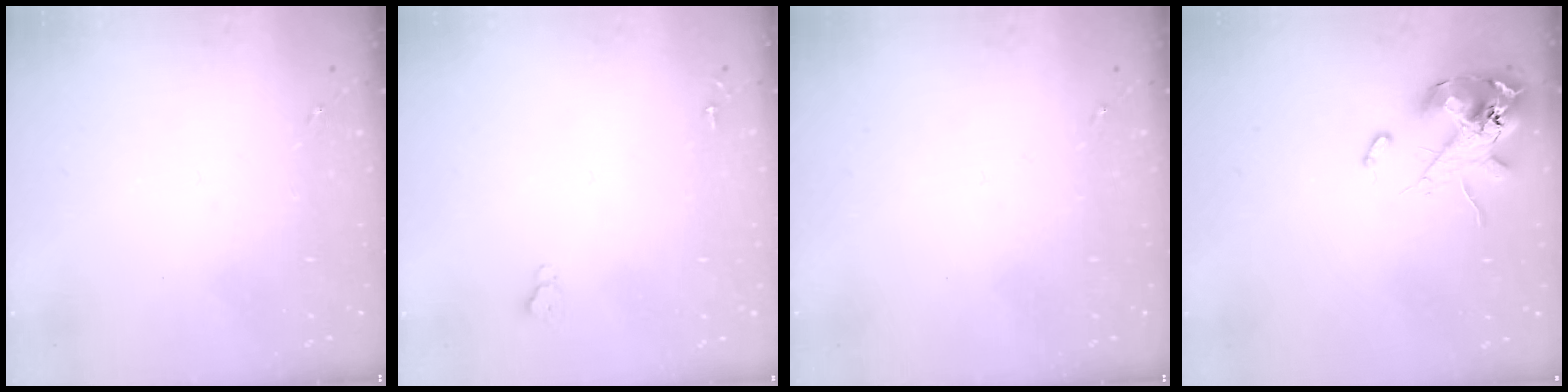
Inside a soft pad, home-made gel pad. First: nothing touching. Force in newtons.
{"total": 2.6, "press": 2.5, "slide": 0.3}
{"total": 0.0}
{"total": 13.1, "press": 12.9, "slide": 2.2}